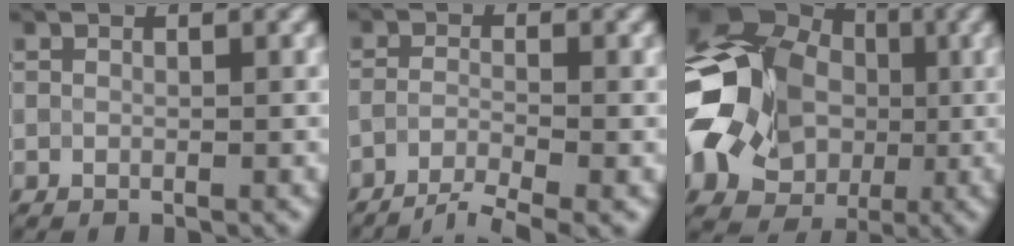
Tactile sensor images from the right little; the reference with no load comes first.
{"total": 4.3, "force": [-3.7, 0.4, 2.1], "torque": [-0.038, -0.003, -0.071]}
{"total": 14.5, "force": [-1.9, 12.6, 6.8], "torque": [-0.144, -0.003, -0.058]}